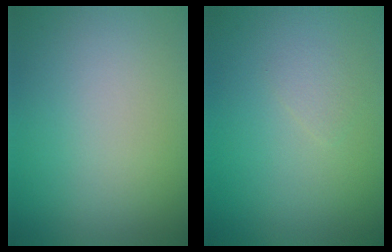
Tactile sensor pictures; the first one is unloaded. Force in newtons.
{"total": 0.9, "press": 0.9, "slide": 0.1}